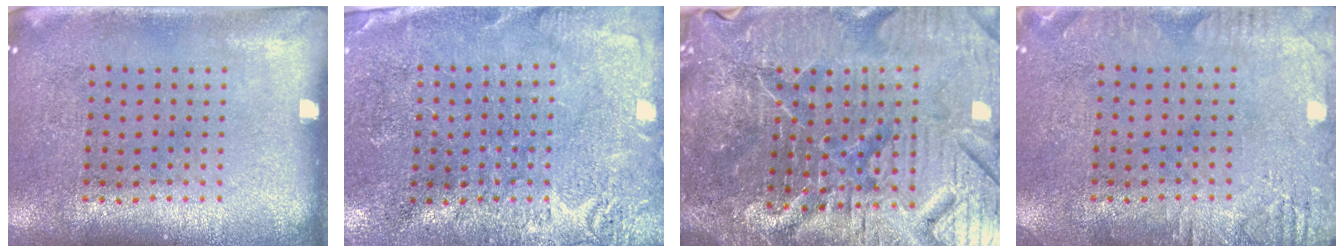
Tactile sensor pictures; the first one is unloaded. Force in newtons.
{"total": 2.7, "press": 2.6, "slide": 0.6}
{"total": 7.1, "press": 6.3, "slide": 3.2}
{"total": 2.6, "press": 2.5, "slide": 0.4}